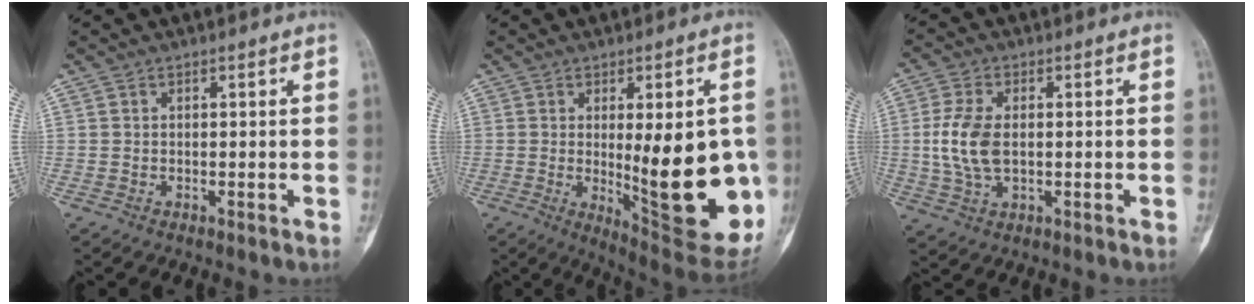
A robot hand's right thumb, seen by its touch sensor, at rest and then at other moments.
{"total": 22.0, "force": [-1.6, 6.9, 20.8], "torque": [-0.225, -0.028, 0.003]}
{"total": 8.3, "force": [-0.1, 4.7, 6.8], "torque": [-0.153, 0.001, -0.002]}